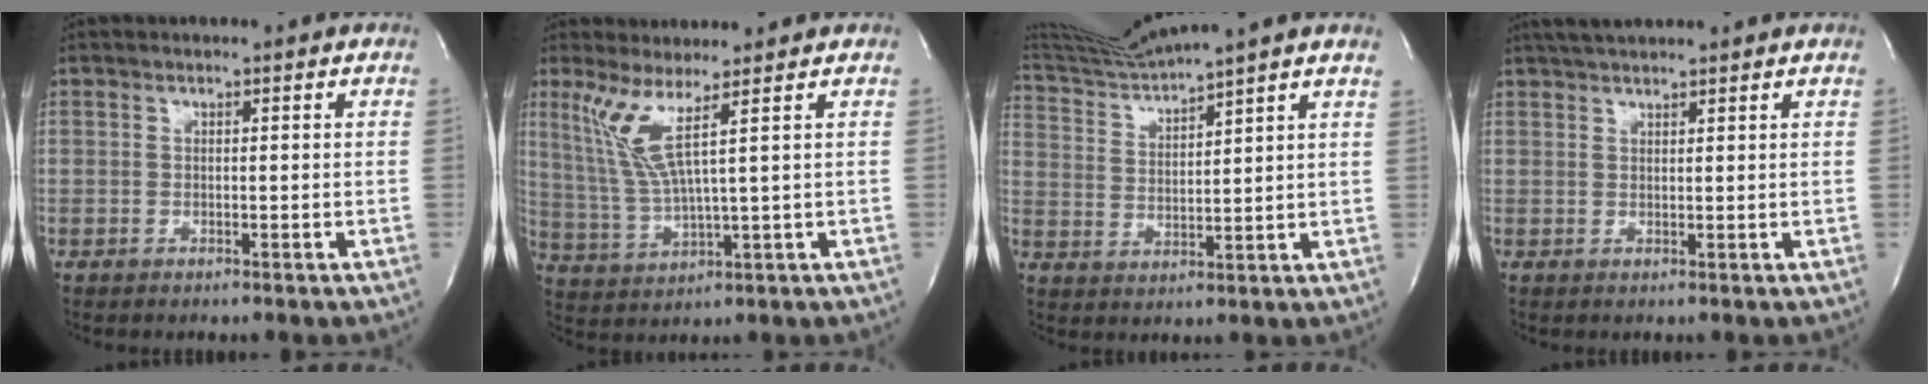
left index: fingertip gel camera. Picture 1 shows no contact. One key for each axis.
{"total": 6.4, "fx": 3.1, "fy": -0.8, "fz": 5.6, "tx": -0.128, "ty": -0.012, "tz": 0.073}
{"total": 8.5, "fx": 7.7, "fy": -2.5, "fz": 2.3, "tx": -0.054, "ty": -0.006, "tz": 0.146}
{"total": 5.0, "fx": 4.5, "fy": 0.4, "fz": 2.2, "tx": -0.039, "ty": 0.029, "tz": 0.075}